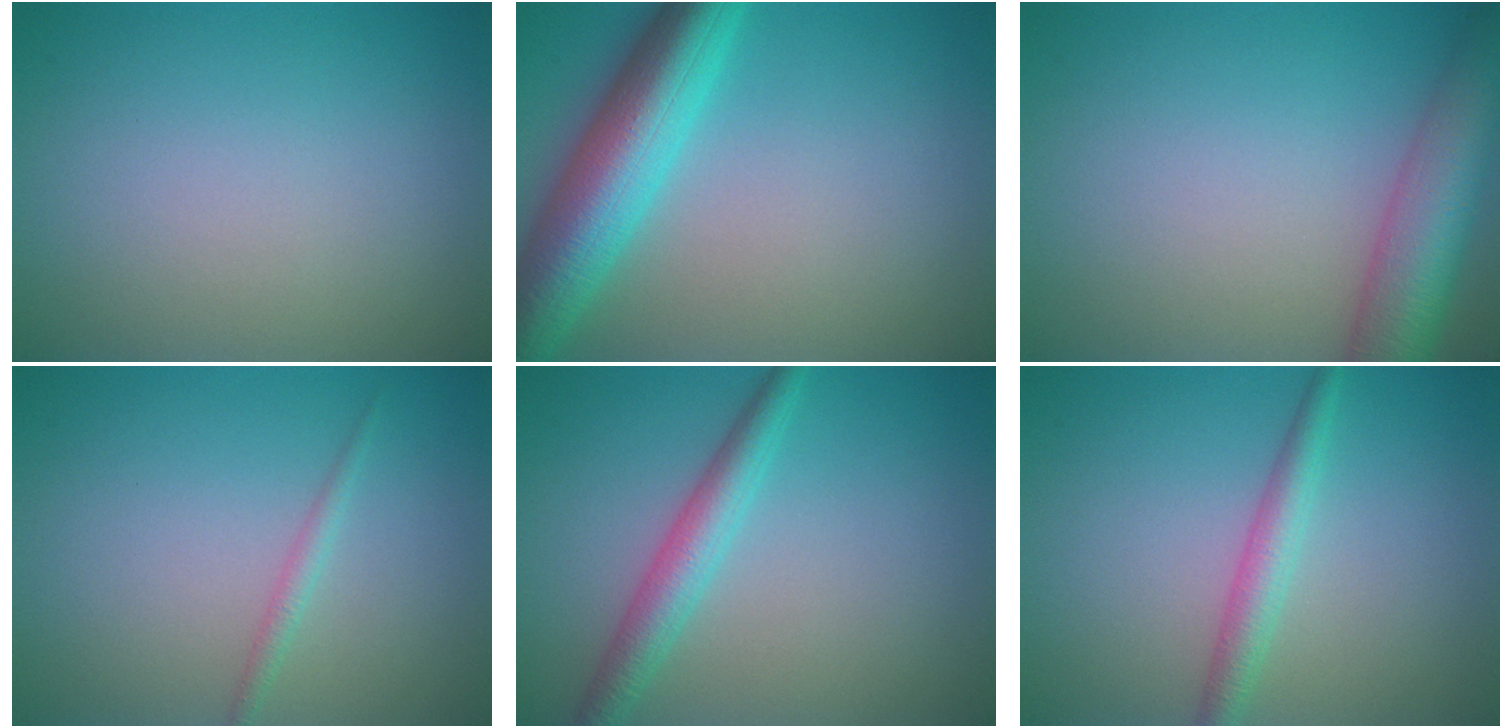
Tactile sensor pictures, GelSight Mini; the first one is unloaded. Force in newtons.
{"total": 8.5, "press": 8.5, "slide": 0.2}
{"total": 7.3, "press": 7.3, "slide": 0.4}
{"total": 1.1, "press": 1.1, "slide": 0.0}
{"total": 3.3, "press": 3.3, "slide": 0.1}
{"total": 2.5, "press": 2.5, "slide": 0.0}